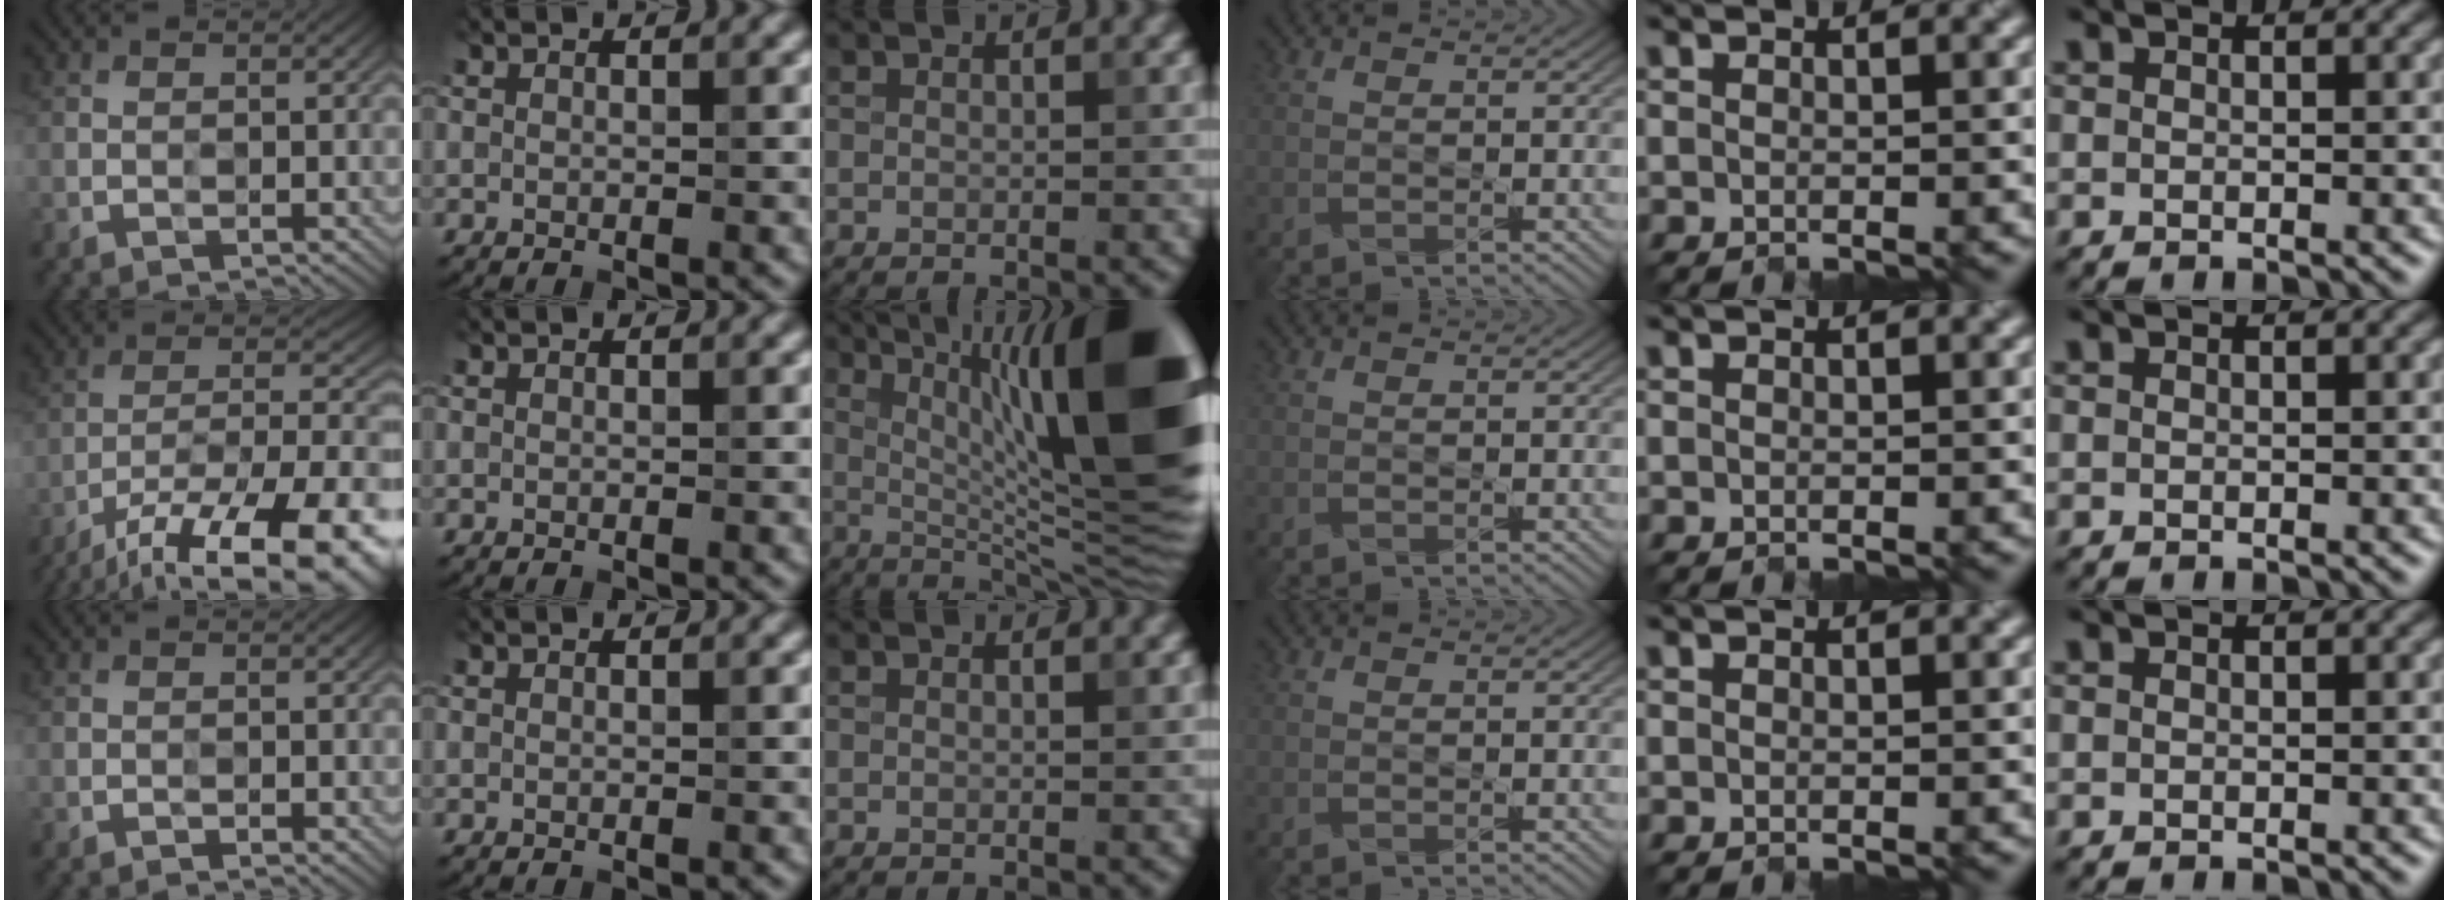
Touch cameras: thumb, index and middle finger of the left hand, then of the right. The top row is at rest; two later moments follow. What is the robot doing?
{"motion": "close", "object": "hinged tin"}